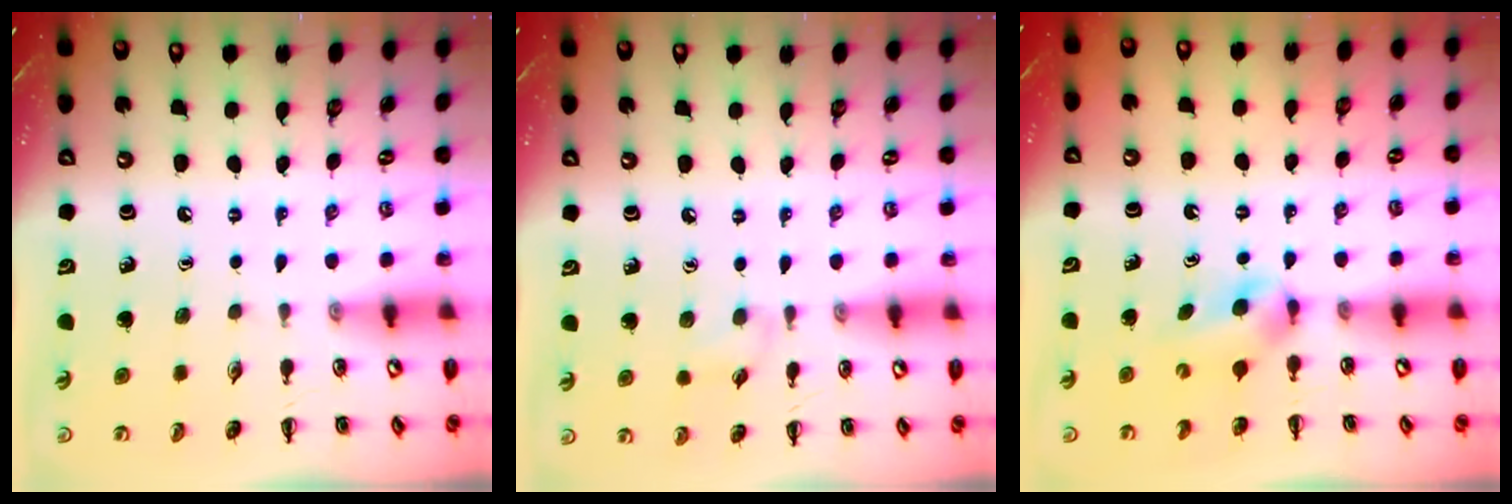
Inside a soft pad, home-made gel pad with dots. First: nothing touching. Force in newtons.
{"total": 4.8, "press": 4.4, "slide": 1.9}
{"total": 3.9, "press": 3.6, "slide": 1.3}